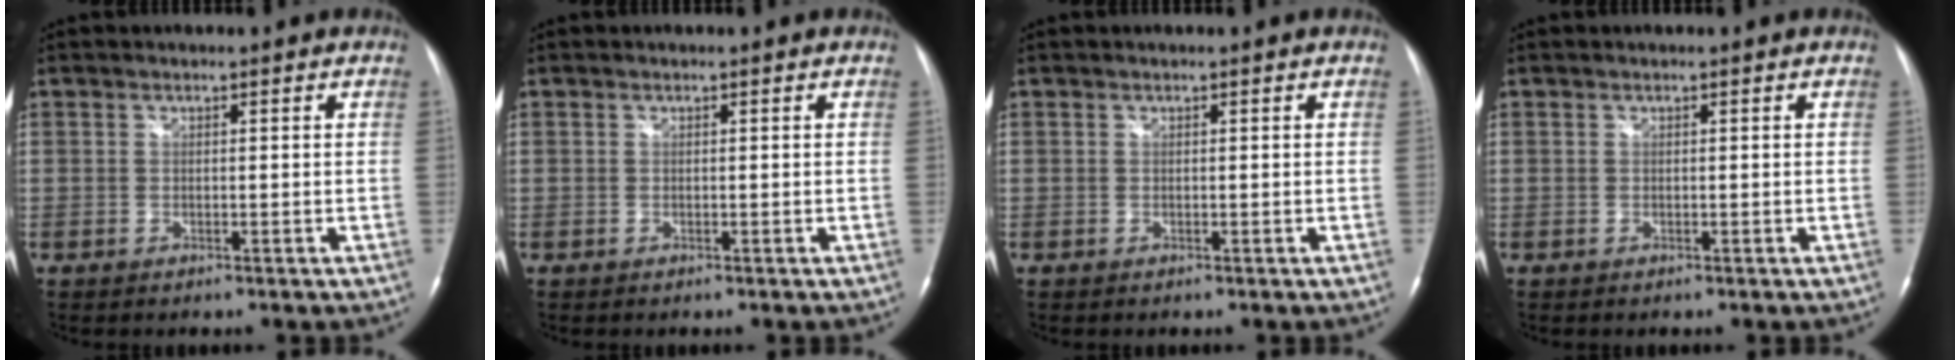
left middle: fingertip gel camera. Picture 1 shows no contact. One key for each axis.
{"total": 0.0}
{"total": 0.0}
{"total": 0.0}